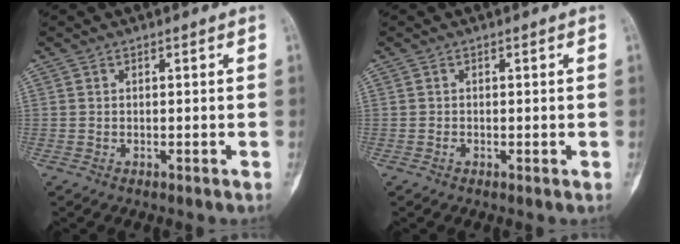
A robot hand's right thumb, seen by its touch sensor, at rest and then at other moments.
{"total": 0.6, "force": [-0.2, 0.4, 0.4], "torque": [-0.003, 0.000, -0.005]}